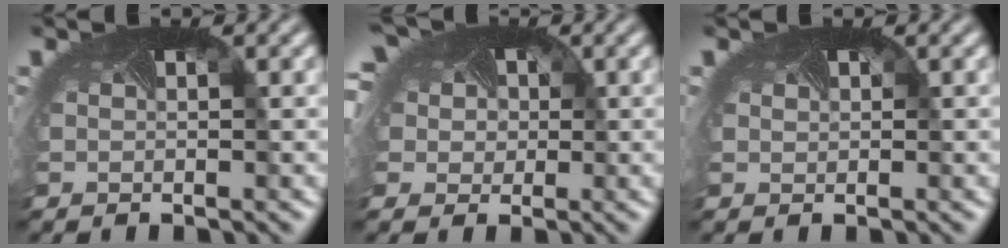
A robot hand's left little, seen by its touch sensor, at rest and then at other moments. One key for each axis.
{"total": 8.7, "fx": 2.9, "fy": 6.6, "fz": 4.8, "tx": -0.118, "ty": 0.012, "tz": 0.034}
{"total": 0.9, "fx": 0.1, "fy": -0.4, "fz": -0.8, "tx": 0.001, "ty": -0.014, "tz": 0.009}